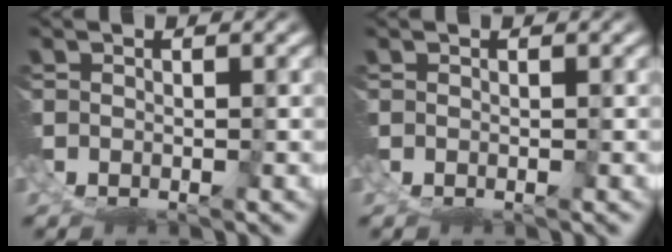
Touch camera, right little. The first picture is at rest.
{"total": 0.0}